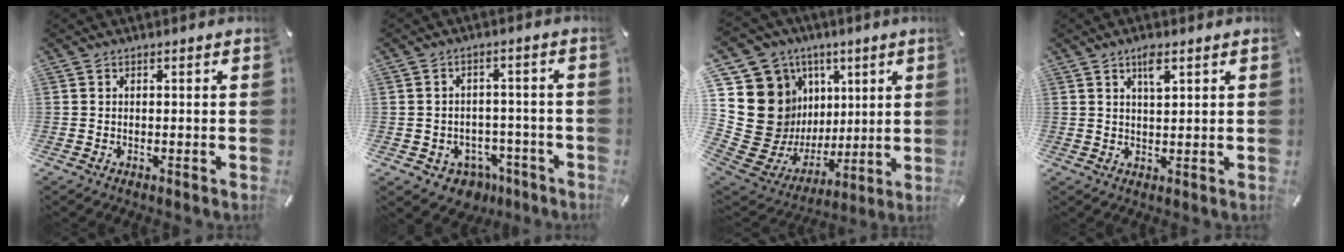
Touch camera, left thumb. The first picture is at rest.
{"total": 5.2, "force": [-1.8, 4.8, 1.0], "torque": [-0.026, 0.015, -0.027]}
{"total": 22.6, "force": [4.2, 19.6, 10.5], "torque": [-0.182, -0.069, 0.132]}
{"total": 4.1, "force": [2.3, 1.3, 3.1], "torque": [-0.060, 0.002, 0.038]}